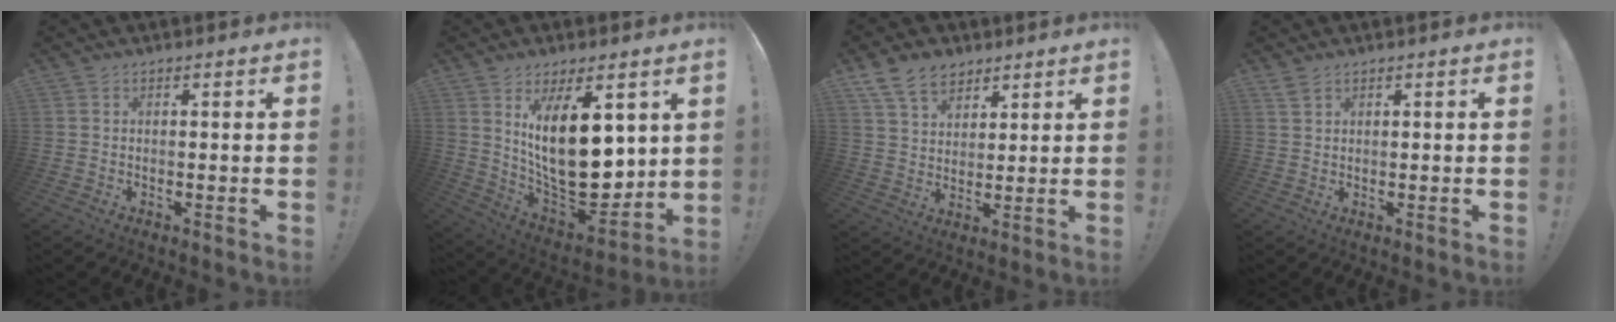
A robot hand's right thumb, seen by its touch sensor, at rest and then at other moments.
{"total": 21.3, "force": [5.2, 10.1, 18.1], "torque": [-0.313, -0.052, 0.094]}
{"total": 10.3, "force": [6.8, 6.8, 3.9], "torque": [-0.074, -0.031, 0.133]}
{"total": 2.2, "force": [1.6, 0.9, 1.2], "torque": [-0.020, -0.005, 0.030]}